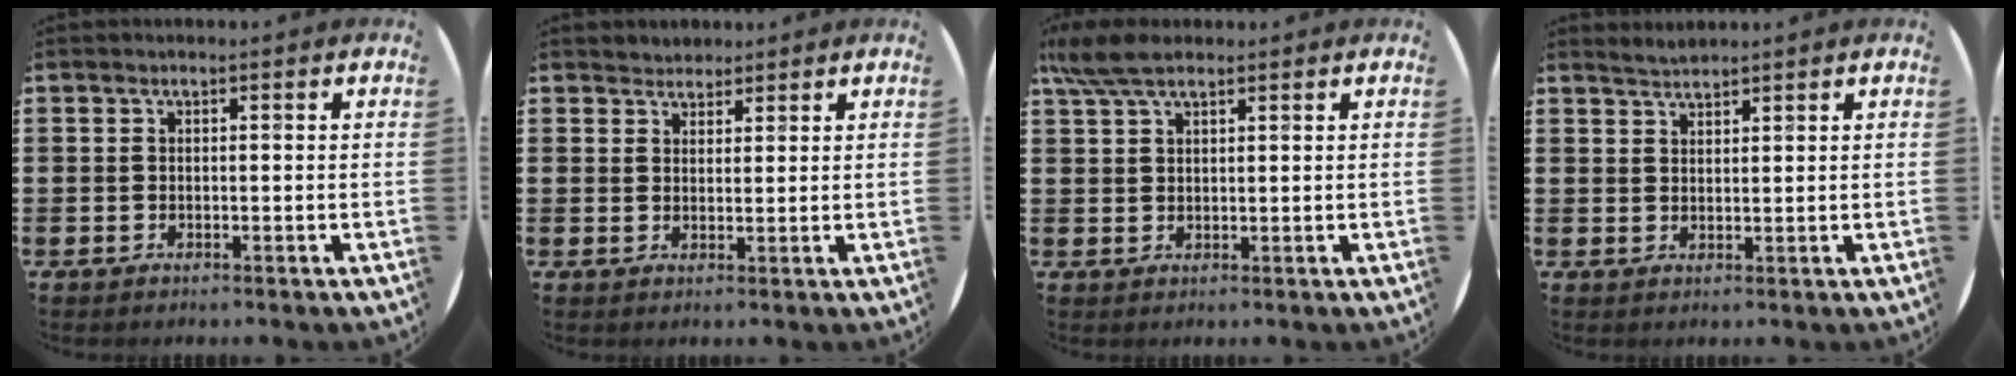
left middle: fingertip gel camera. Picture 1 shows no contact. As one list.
[{"total": 2.1, "force": [2.0, 0.7, -0.3], "torque": [0.002, 0.004, 0.039]}, {"total": 4.9, "force": [3.7, 1.6, 2.9], "torque": [-0.064, 0.002, 0.068]}, {"total": 1.8, "force": [1.8, 0.0, -0.1], "torque": [0.000, 0.002, 0.036]}]